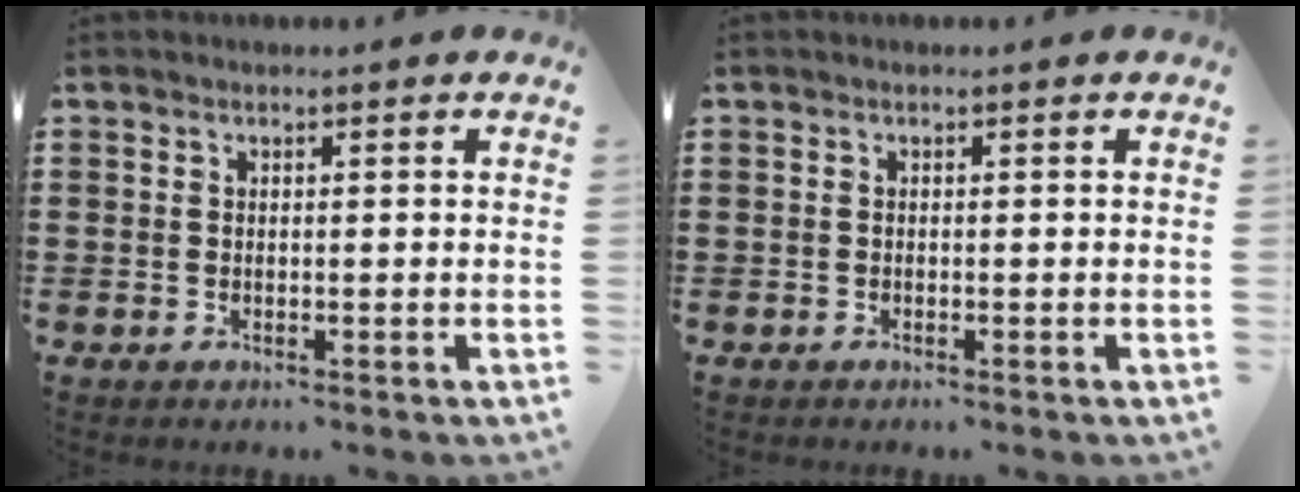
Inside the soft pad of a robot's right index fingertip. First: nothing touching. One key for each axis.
{"total": 0.0}